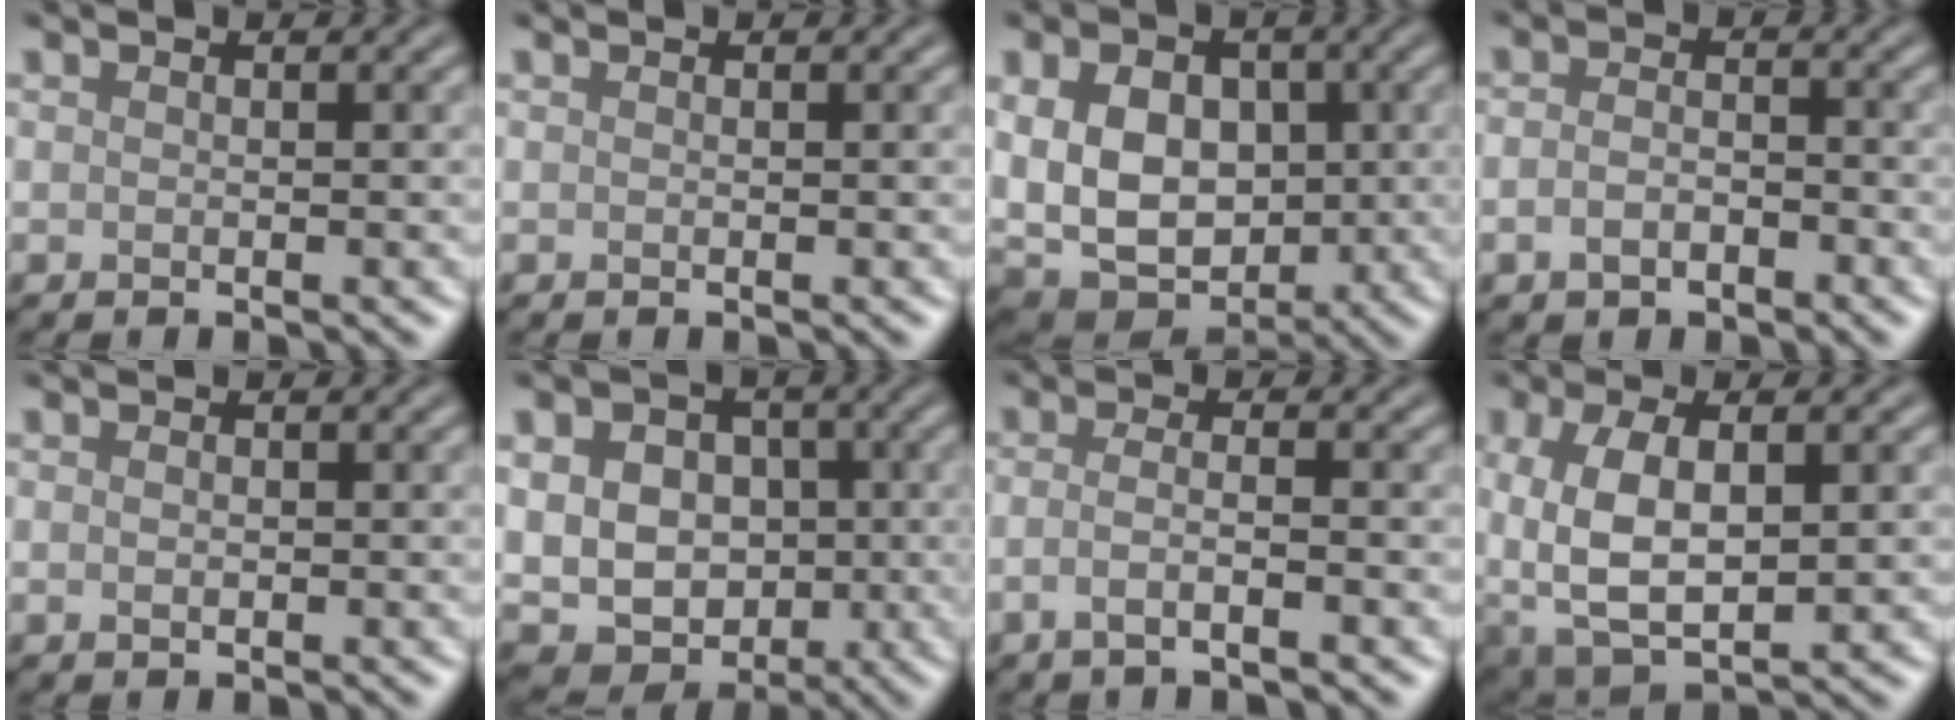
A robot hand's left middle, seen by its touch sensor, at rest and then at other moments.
{"total": 0.0}
{"total": 9.8, "force": [0.5, 7.2, 6.6], "torque": [-0.135, -0.005, 0.013]}
{"total": 2.3, "force": [-1.1, 1.4, 1.4], "torque": [-0.027, 0.001, -0.024]}
{"total": 0.7, "force": [0.0, 0.5, 0.5], "torque": [-0.009, 0.000, 0.001]}
{"total": 13.4, "force": [2.0, 11.2, 7.1], "torque": [-0.118, 0.025, 0.024]}
{"total": 2.6, "force": [-1.0, 0.9, 2.3], "torque": [-0.036, -0.004, -0.027]}
{"total": 8.0, "force": [0.1, 4.6, 6.5], "torque": [-0.139, -0.009, 0.010]}